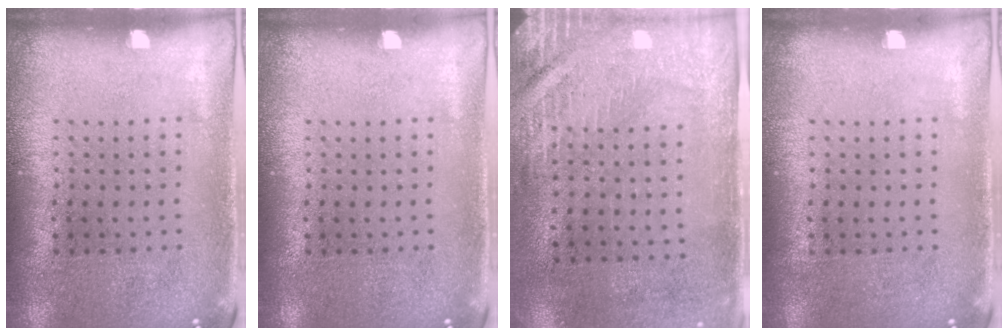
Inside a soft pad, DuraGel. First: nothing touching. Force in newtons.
{"total": 0.0}
{"total": 2.9, "press": 2.5, "slide": 1.5}
{"total": 0.0}